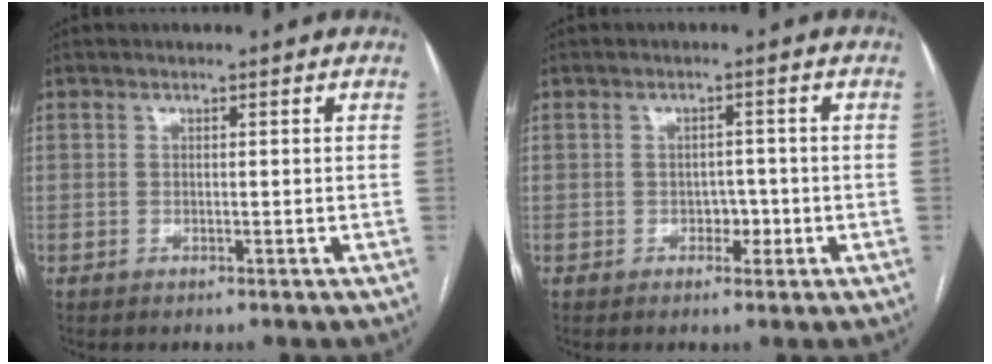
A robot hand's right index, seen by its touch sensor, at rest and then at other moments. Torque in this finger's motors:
{"motor_torque": [0.09, 0.03, 0.04, 0.01]}